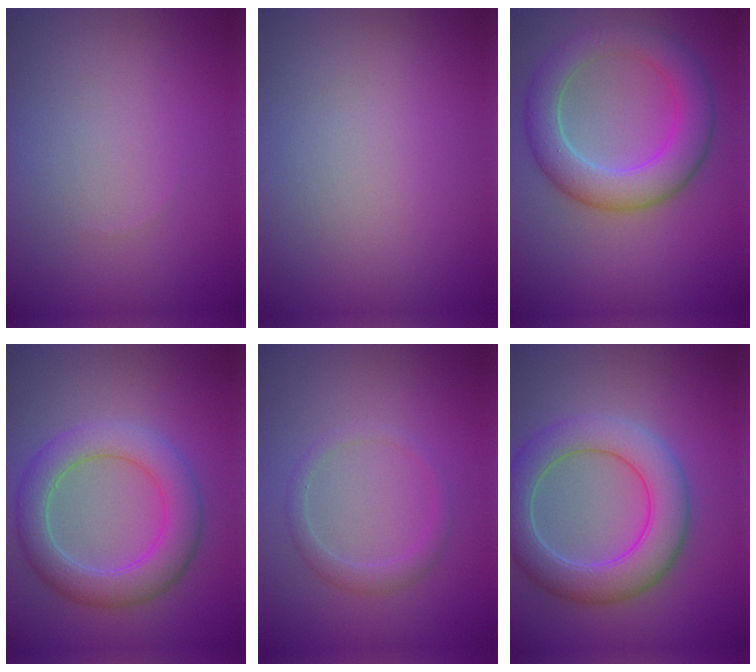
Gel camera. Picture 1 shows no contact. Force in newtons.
{"total": 0.0}
{"total": 5.9, "press": 5.9, "slide": 0.1}
{"total": 5.3, "press": 5.2, "slide": 0.4}
{"total": 1.6, "press": 1.6, "slide": 0.1}
{"total": 6.4, "press": 6.4, "slide": 0.6}